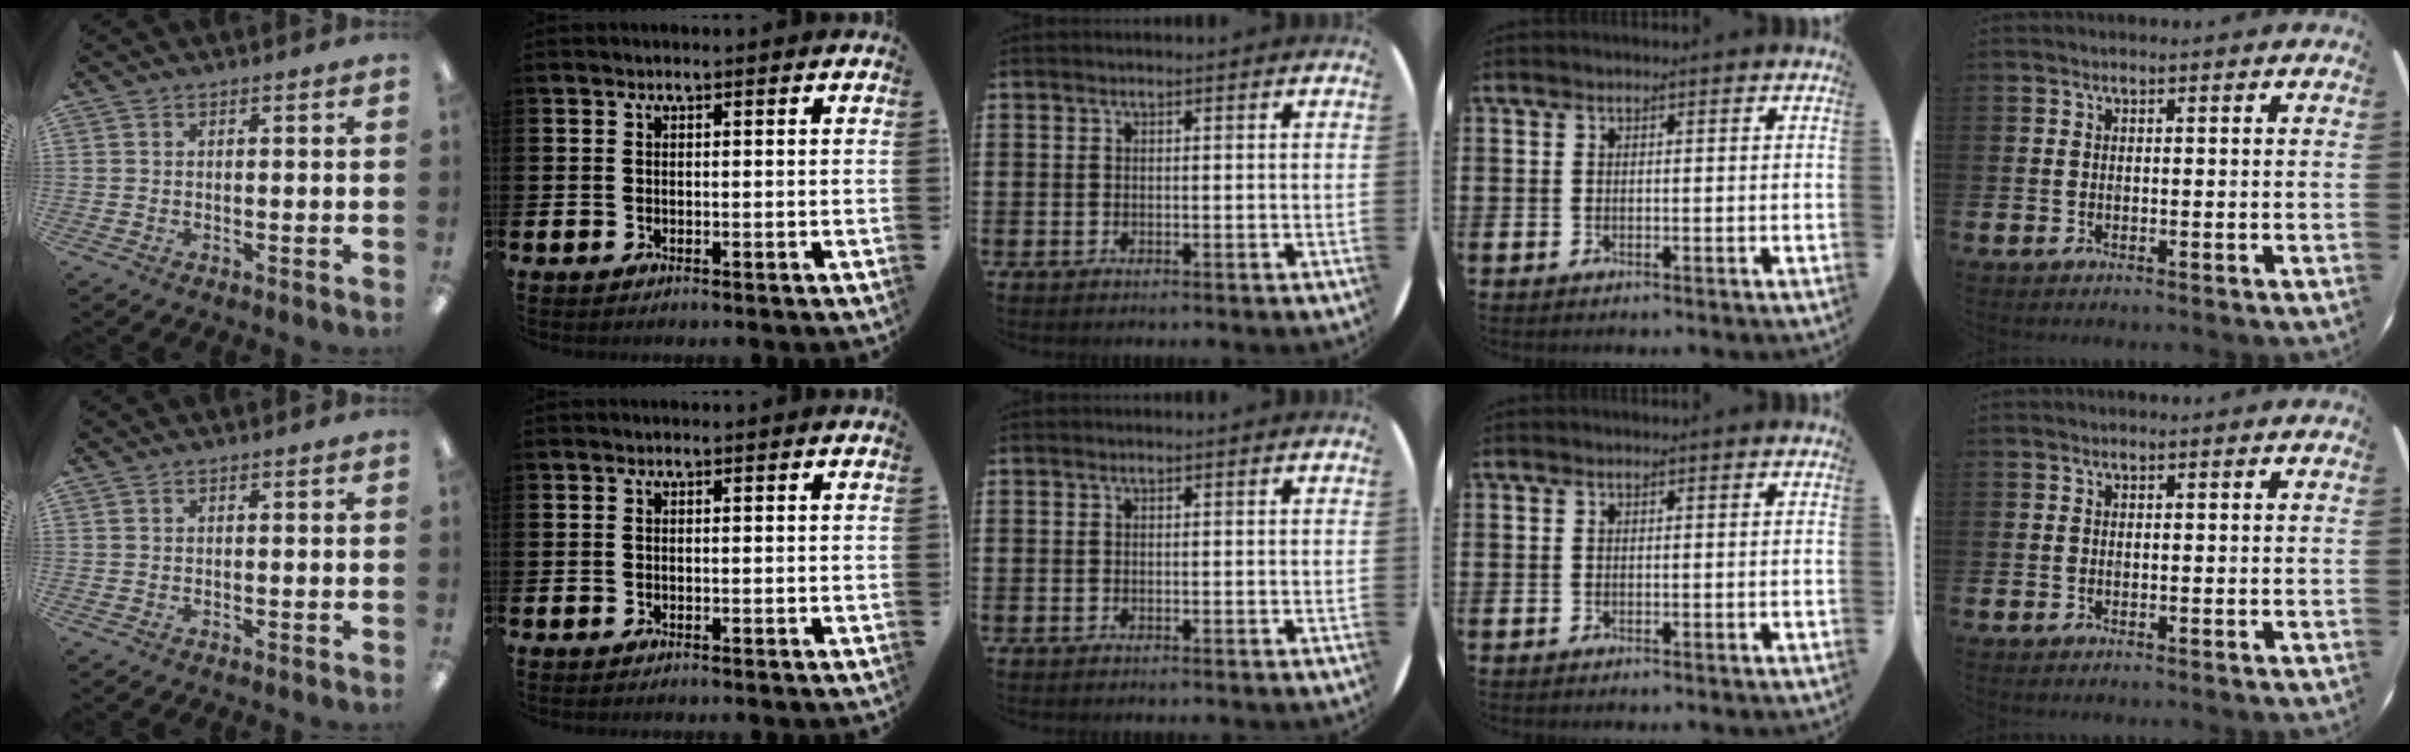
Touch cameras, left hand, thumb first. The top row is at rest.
{}